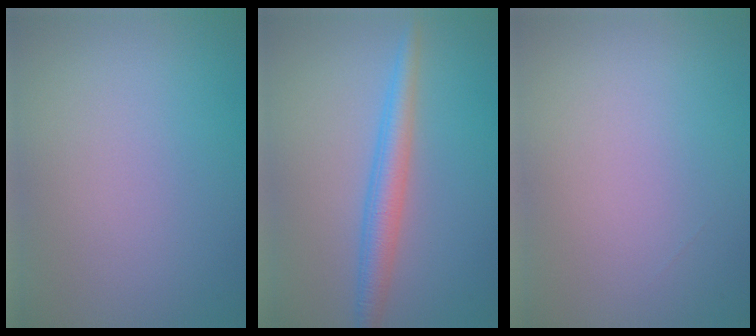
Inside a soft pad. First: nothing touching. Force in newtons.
{"total": 3.2, "press": 3.2, "slide": 0.1}
{"total": 0.0}